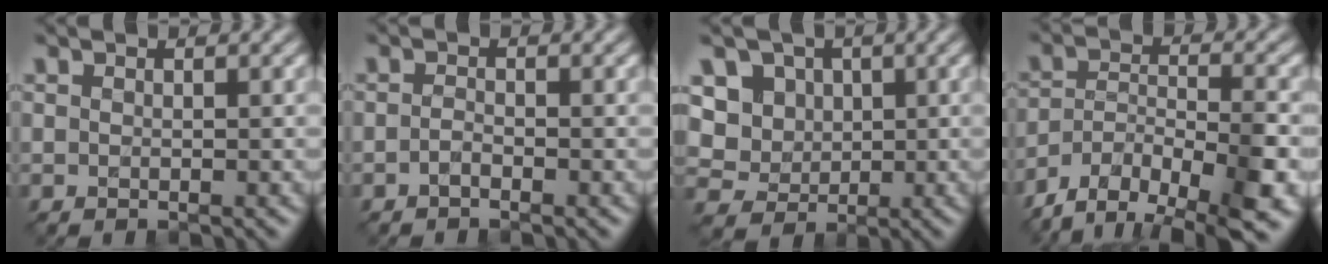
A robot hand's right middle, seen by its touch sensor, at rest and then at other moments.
{"total": 0.8, "force": [-0.6, 0.3, 0.6], "torque": [-0.013, 0.000, -0.013]}
{"total": 7.4, "force": [2.3, 6.4, 2.9], "torque": [-0.048, 0.012, 0.028]}
{"total": 9.9, "force": [-6.8, 4.0, 5.9], "torque": [-0.099, -0.005, -0.118]}